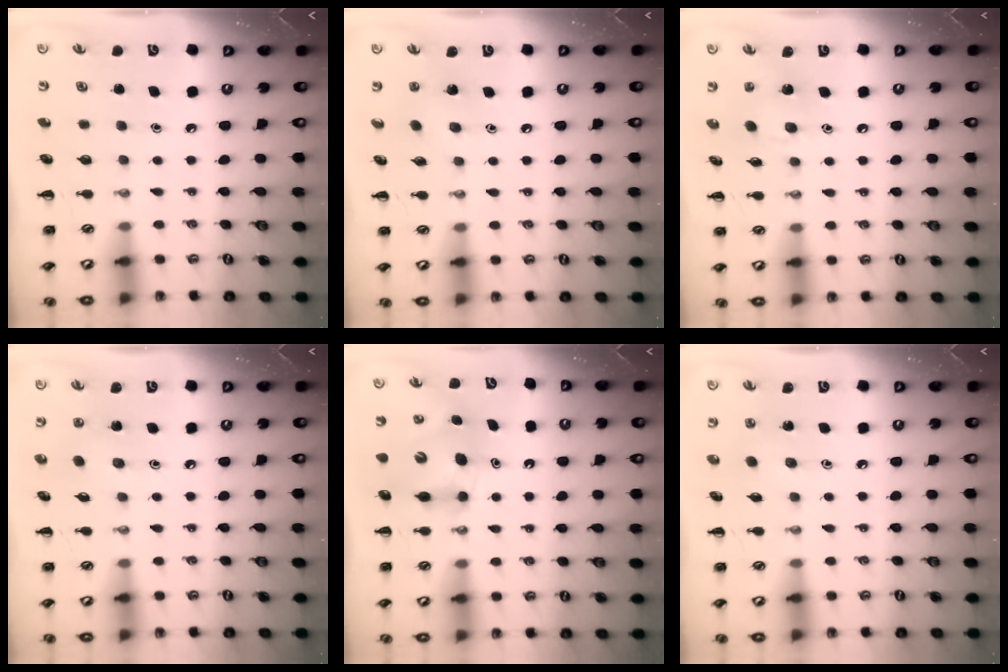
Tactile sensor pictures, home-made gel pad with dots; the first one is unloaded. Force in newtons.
{"total": 3.6, "press": 3.5, "slide": 0.9}
{"total": 6.3, "press": 6.3, "slide": 0.7}
{"total": 4.7, "press": 4.7, "slide": 0.7}
{"total": 7.3, "press": 7.2, "slide": 0.4}
{"total": 2.6, "press": 2.5, "slide": 0.7}